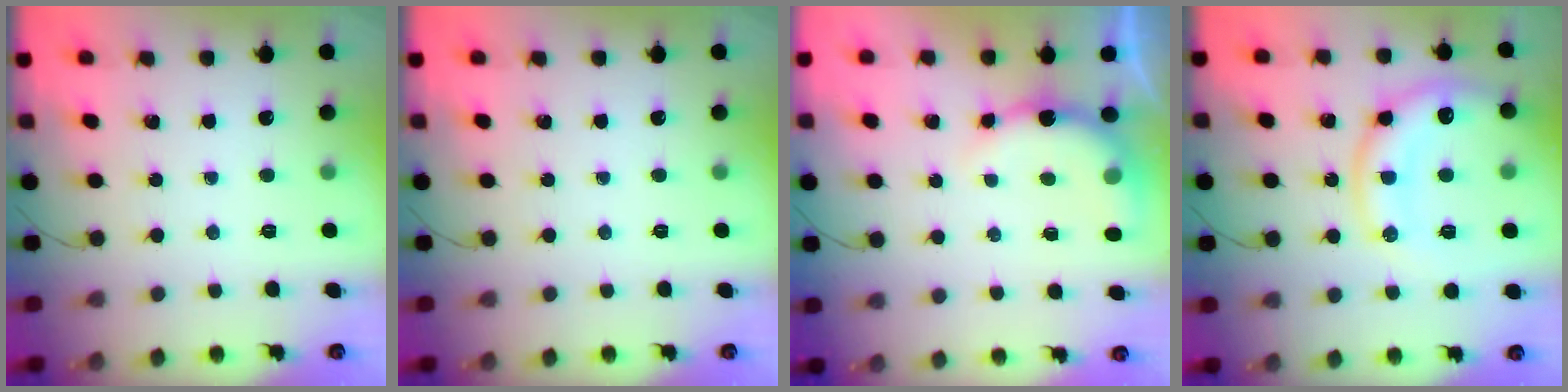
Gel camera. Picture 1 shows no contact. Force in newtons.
{"total": 0.0}
{"total": 8.2, "press": 8.2, "slide": 0.4}
{"total": 16.7, "press": 16.6, "slide": 1.9}